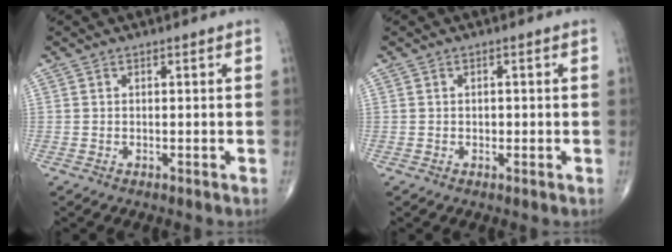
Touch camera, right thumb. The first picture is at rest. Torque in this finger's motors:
{"motor_torque": [-0.15, -0.01, 0.06, 0.09, 0.01]}